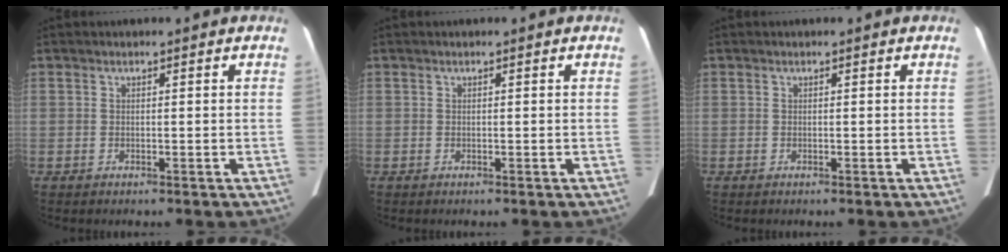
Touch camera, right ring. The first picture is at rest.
{"total": 0.0}
{"total": 0.0}